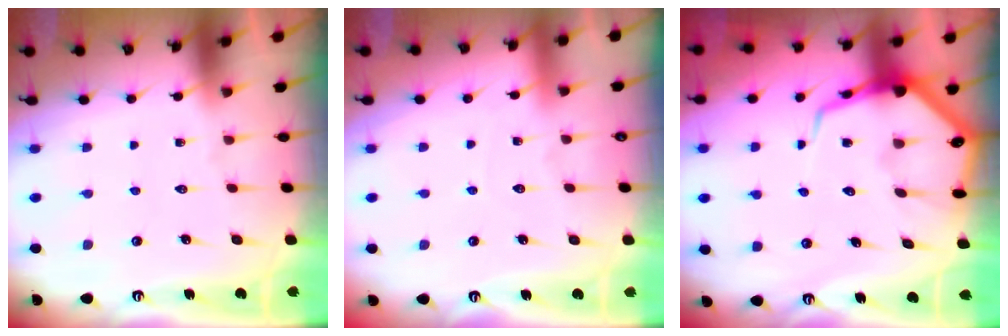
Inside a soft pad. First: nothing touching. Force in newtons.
{"total": 2.4, "press": 2.4, "slide": 0.2}
{"total": 9.4, "press": 9.4, "slide": 1.0}